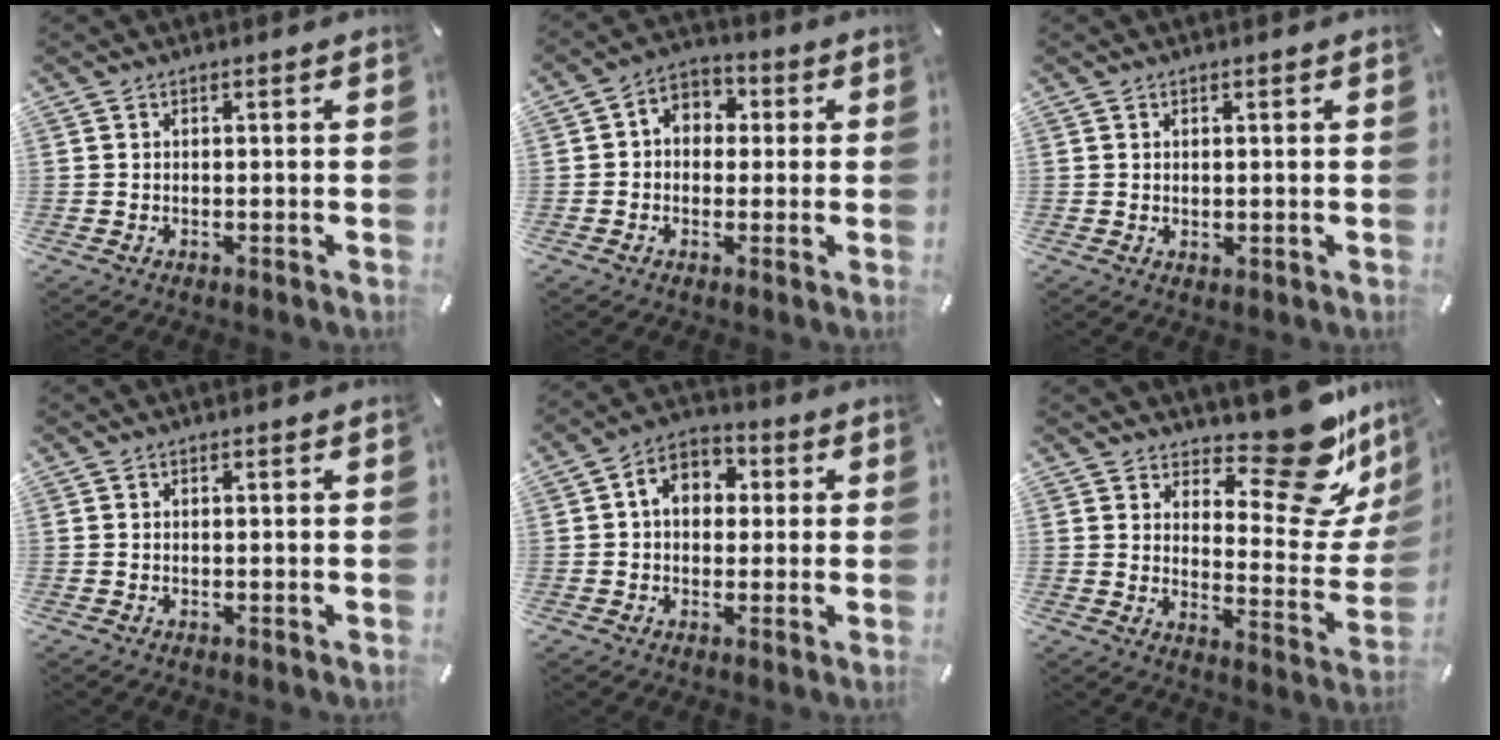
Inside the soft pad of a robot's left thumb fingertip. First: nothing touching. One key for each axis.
{"total": 5.1, "fx": -0.7, "fy": 4.4, "fz": 2.4, "tx": -0.042, "ty": 0.013, "tz": -0.017}
{"total": 0.6, "fx": 0.4, "fy": 0.5, "fz": 0.2, "tx": -0.003, "ty": 0.002, "tz": 0.007}
{"total": 0.0}
{"total": 7.0, "fx": 0.2, "fy": 5.5, "fz": 4.3, "tx": -0.073, "ty": 0.015, "tz": 0.002}
{"total": 18.4, "fx": 13.3, "fy": 7.8, "fz": 10.1, "tx": -0.106, "ty": -0.120, "tz": 0.217}